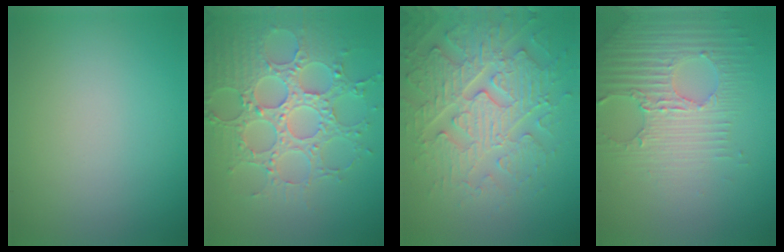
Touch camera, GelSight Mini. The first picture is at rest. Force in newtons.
{"total": 6.9, "press": 5.8, "slide": 3.7}
{"total": 6.1, "press": 5.3, "slide": 3.0}
{"total": 4.3, "press": 4.0, "slide": 1.5}